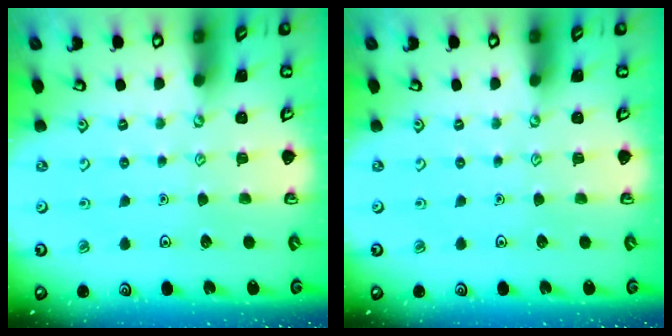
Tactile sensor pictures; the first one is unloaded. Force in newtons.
{"total": 0.0}